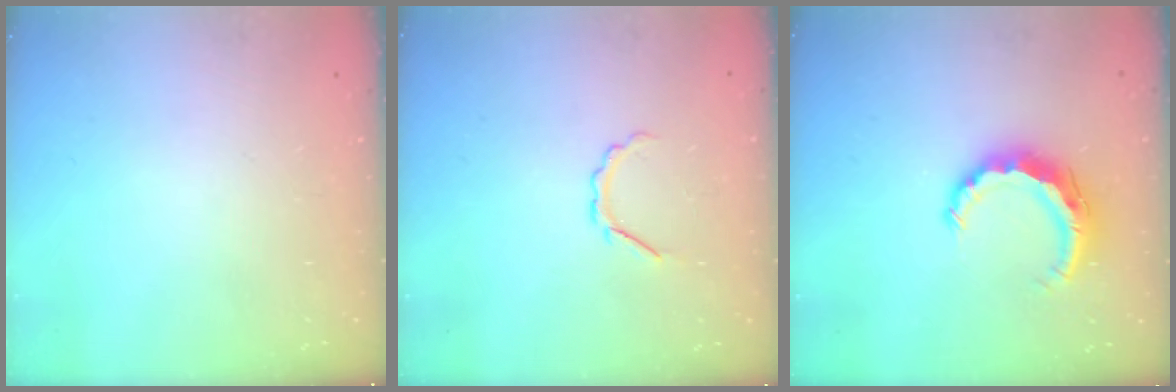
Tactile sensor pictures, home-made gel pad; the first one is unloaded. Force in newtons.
{"total": 3.2, "press": 3.1, "slide": 0.7}
{"total": 8.1, "press": 8.0, "slide": 1.0}